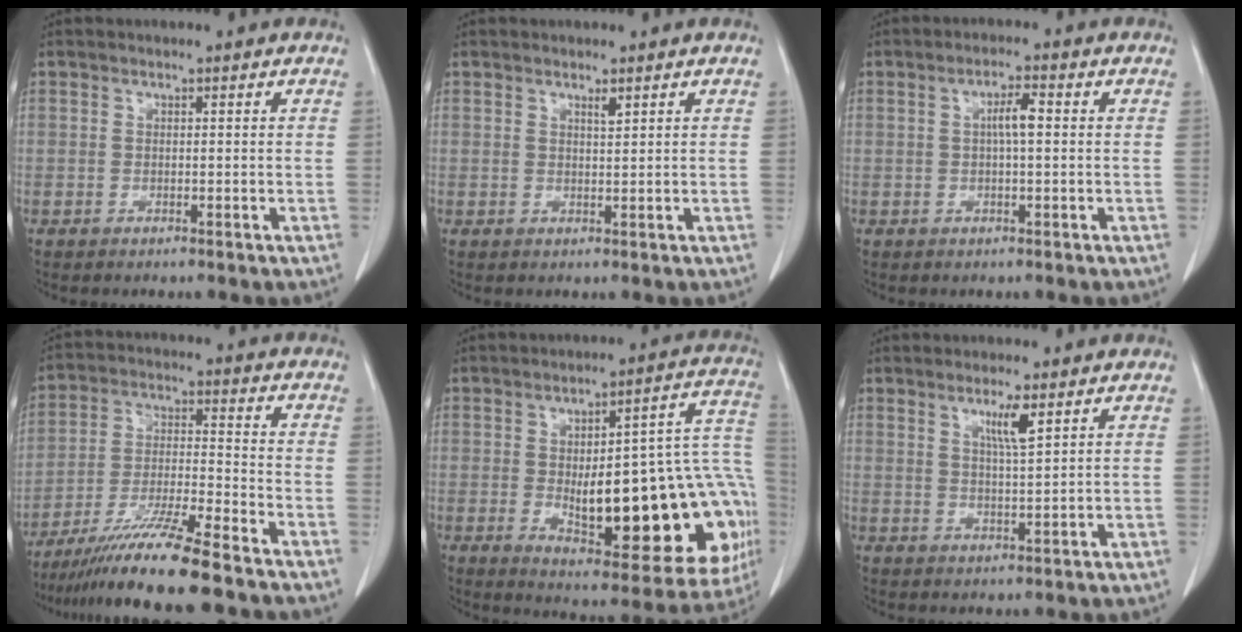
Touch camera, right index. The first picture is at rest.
{"total": 1.2, "force": [0.8, 0.1, 0.9], "torque": [-0.018, -0.004, 0.015]}
{"total": 3.4, "force": [0.3, 0.5, 3.3], "torque": [-0.061, 0.006, 0.004]}
{"total": 12.8, "force": [-10.2, -1.1, 7.7], "torque": [-0.135, -0.025, -0.181]}
{"total": 27.8, "force": [-4.1, 8.1, 26.2], "torque": [-0.255, 0.030, -0.029]}
{"total": 4.0, "force": [2.1, -0.1, 3.4], "torque": [-0.063, -0.006, 0.039]}